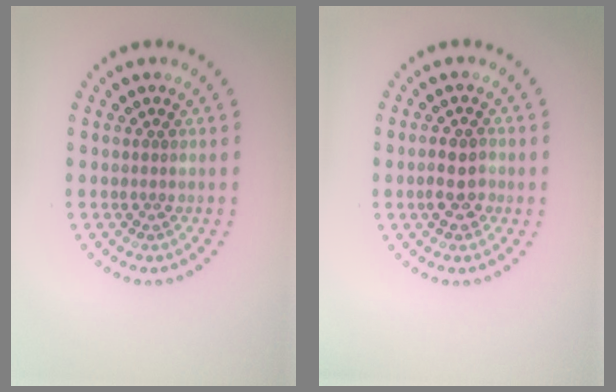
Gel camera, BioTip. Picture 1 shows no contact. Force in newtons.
{"total": 2.5, "press": 2.4, "slide": 0.5}